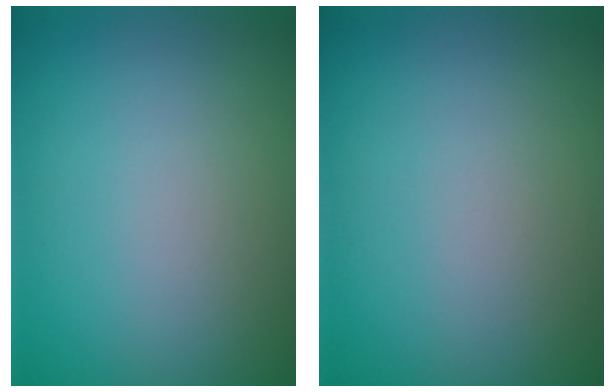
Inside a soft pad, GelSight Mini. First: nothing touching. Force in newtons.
{"total": 0.0}